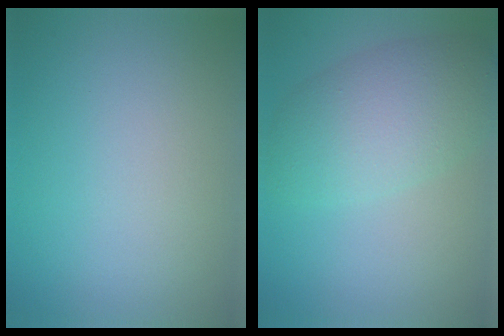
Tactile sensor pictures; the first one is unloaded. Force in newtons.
{"total": 4.3, "press": 4.3, "slide": 0.2}